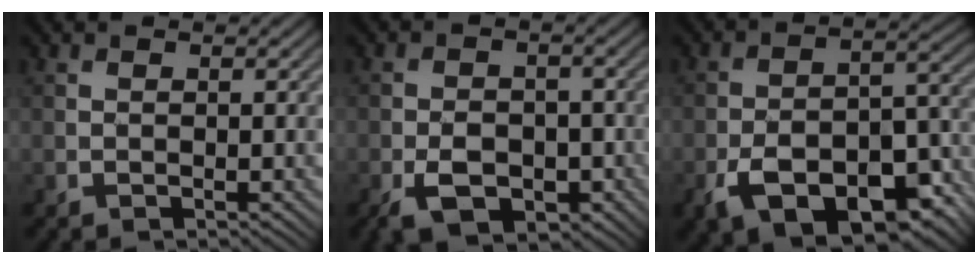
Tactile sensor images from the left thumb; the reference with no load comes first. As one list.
[{"total": 6.7, "force": [-3.1, 4.2, 4.2], "torque": [-0.072, -0.015, -0.054]}, {"total": 14.0, "force": [-7.6, 6.8, 9.6], "torque": [-0.162, -0.021, -0.123]}]